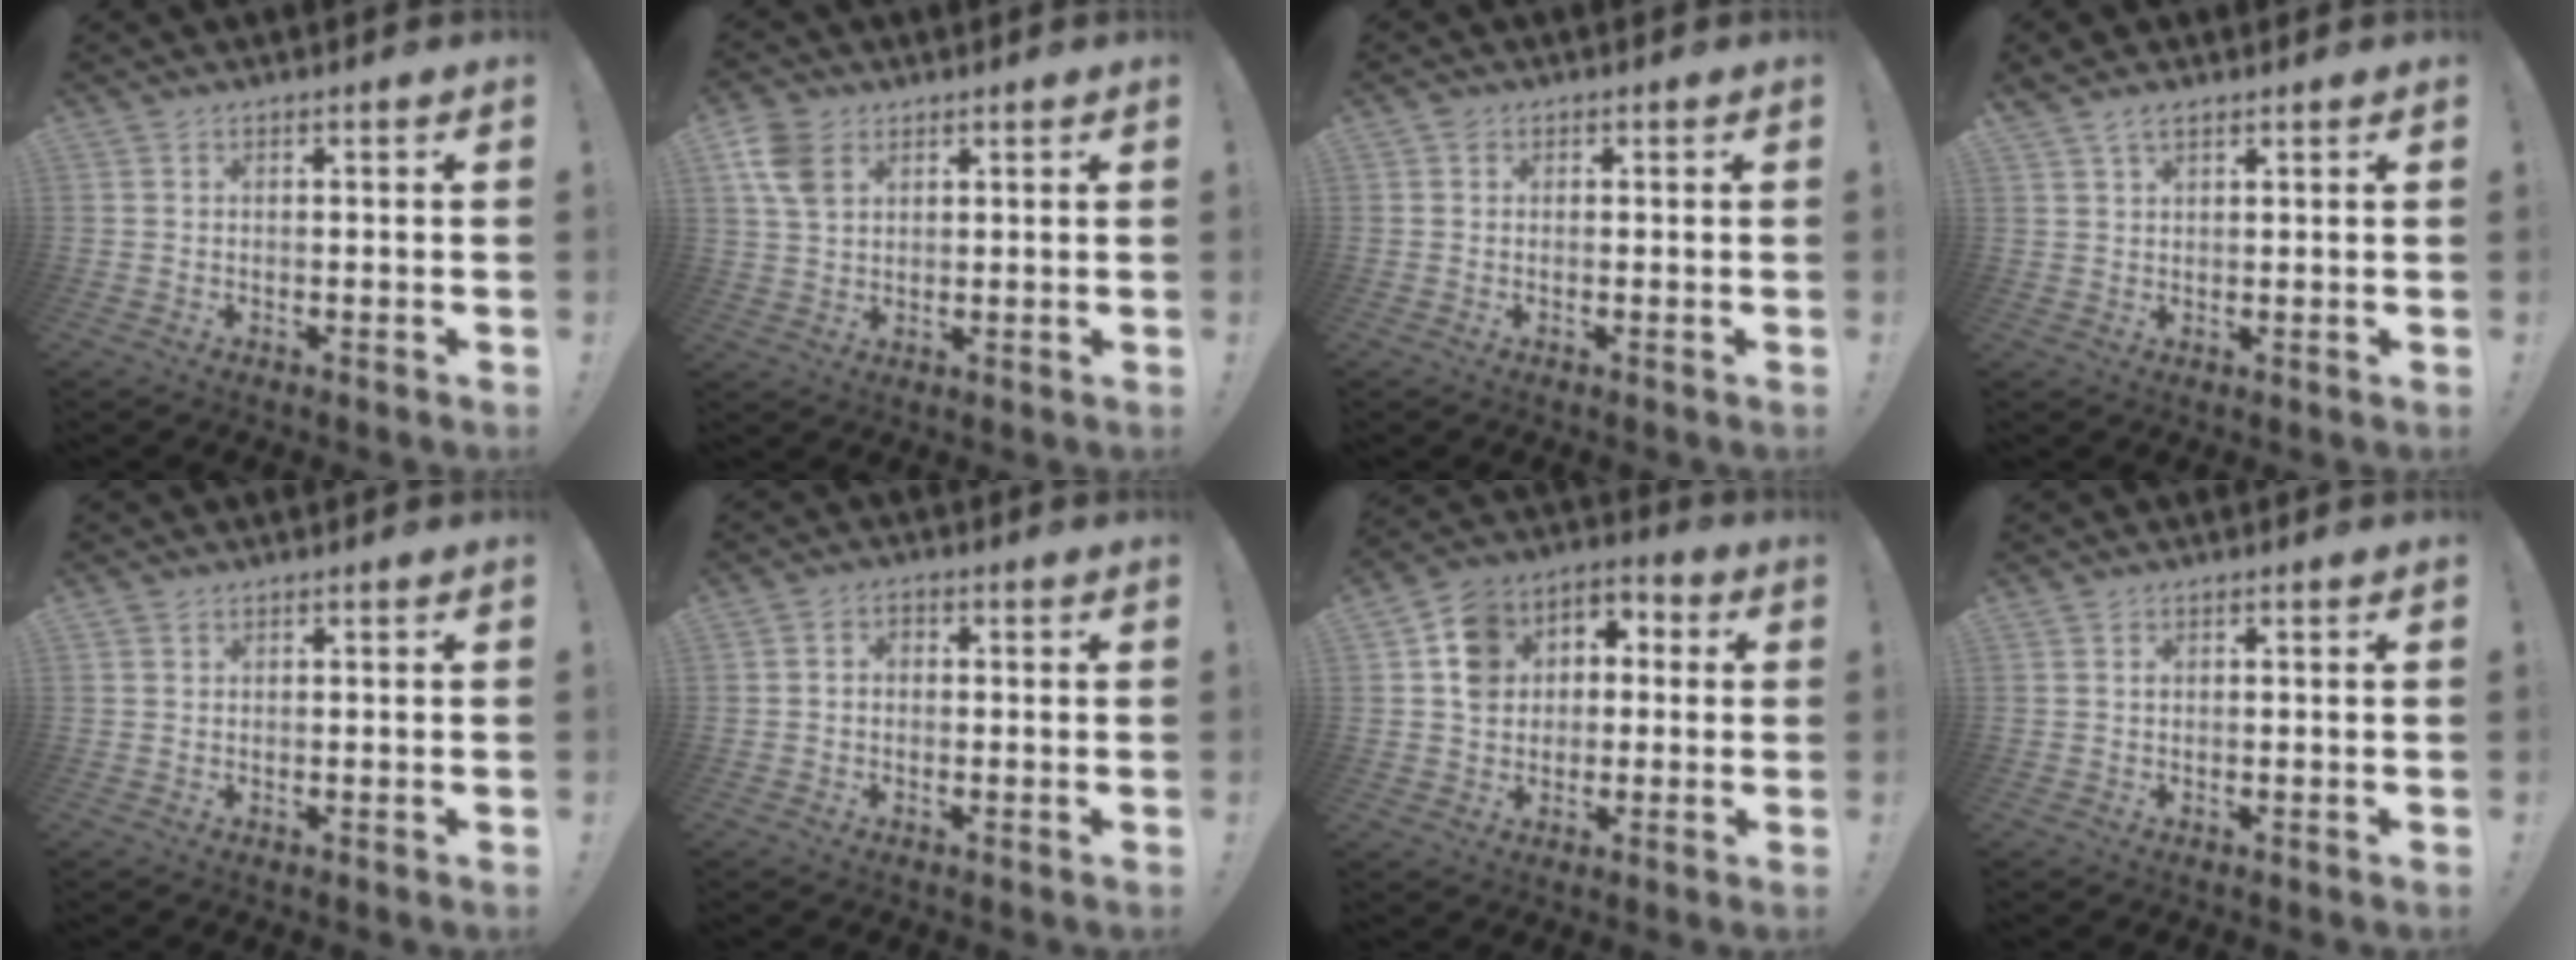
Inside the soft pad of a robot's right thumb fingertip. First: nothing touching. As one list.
[{"total": 9.0, "force": [4.0, 6.1, 5.3], "torque": [-0.105, -0.004, 0.078]}, {"total": 0.6, "force": [0.1, 0.6, 0.1], "torque": [0.005, -0.002, 0.000]}, {"total": 3.4, "force": [2.6, 1.5, 1.7], "torque": [-0.018, -0.014, 0.047]}, {"total": 0.0}, {"total": 2.3, "force": [-1.0, 1.6, 1.3], "torque": [-0.021, 0.008, -0.017]}, {"total": 10.5, "force": [0.4, 9.5, 4.4], "torque": [-0.055, 0.009, 0.015]}, {"total": 0.0}]